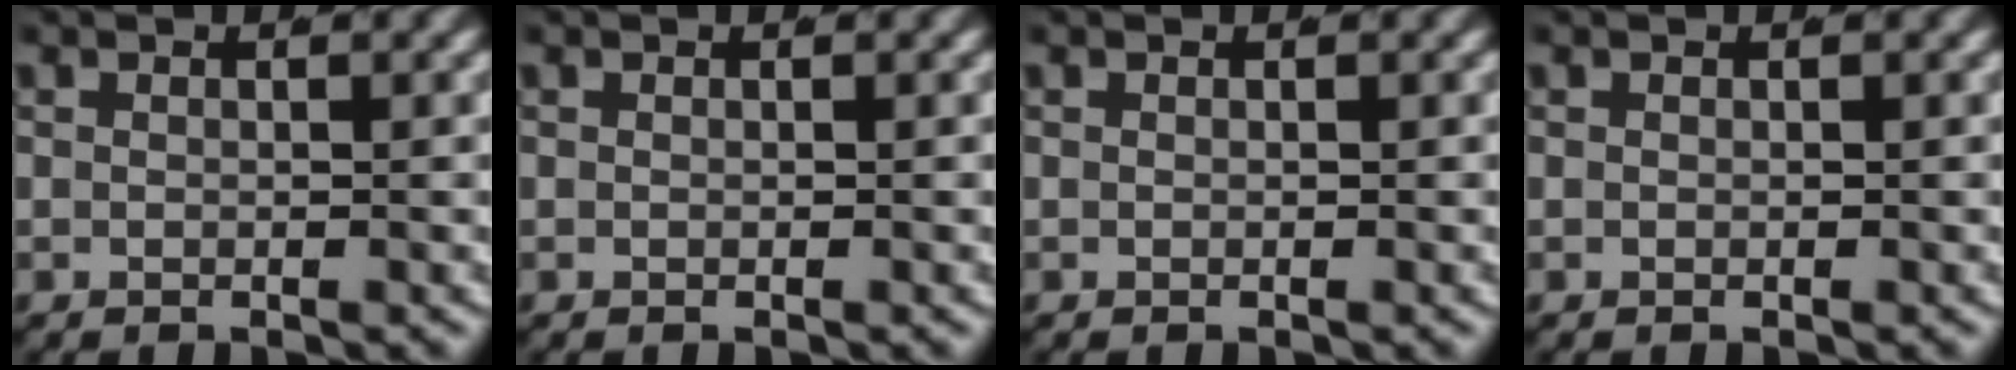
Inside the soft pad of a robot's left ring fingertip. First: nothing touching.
{"total": 0.0}
{"total": 0.0}
{"total": 0.0}